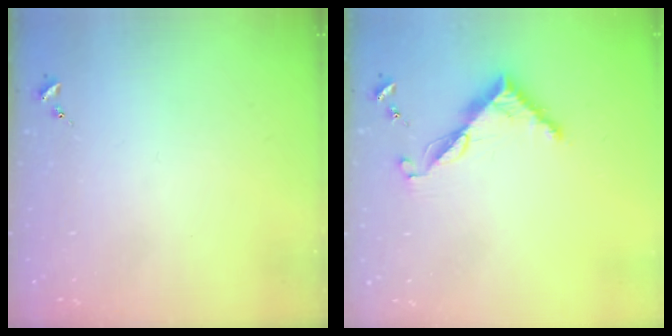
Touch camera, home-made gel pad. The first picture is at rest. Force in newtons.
{"total": 7.5, "press": 7.4, "slide": 0.6}